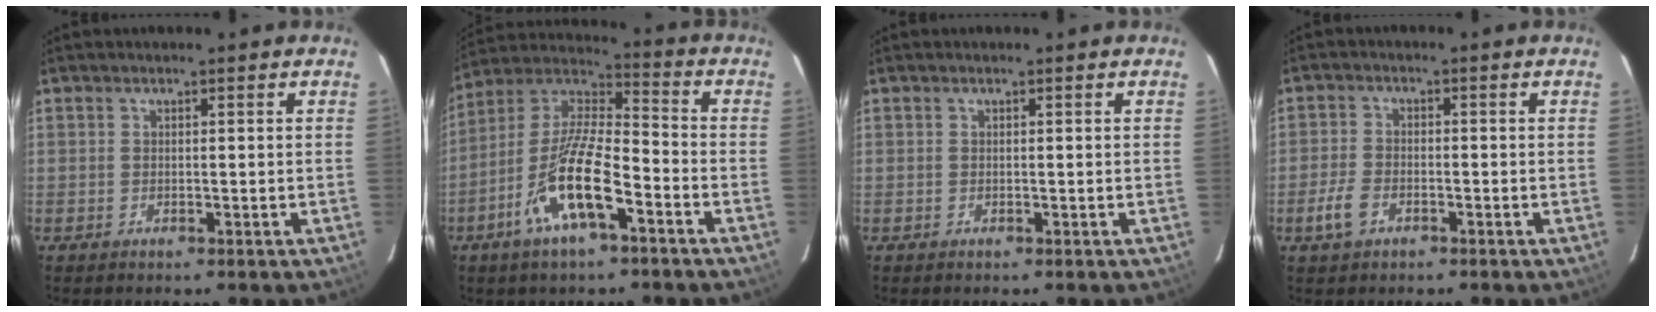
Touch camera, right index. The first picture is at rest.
{"total": 15.0, "force": [-7.0, 4.2, 12.6], "torque": [-0.256, -0.010, -0.137]}
{"total": 0.0}
{"total": 4.8, "force": [-2.6, 2.9, 2.8], "torque": [-0.071, -0.001, -0.050]}